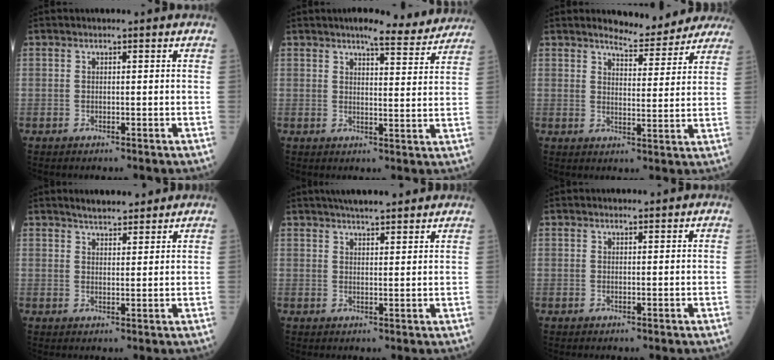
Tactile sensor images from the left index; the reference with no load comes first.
{"total": 8.9, "force": [8.2, 1.2, 3.2], "torque": [-0.037, 0.001, 0.087]}
{"total": 10.1, "force": [9.7, 1.8, 2.1], "torque": [-0.019, -0.011, 0.112]}
{"total": 5.4, "force": [4.8, 1.4, 2.0], "torque": [-0.032, 0.017, 0.075]}
{"total": 8.7, "force": [7.5, 1.2, 4.3], "torque": [-0.061, 0.028, 0.104]}
{"total": 0.6, "force": [0.6, 0.1, 0.2], "torque": [-0.012, -0.001, 0.008]}